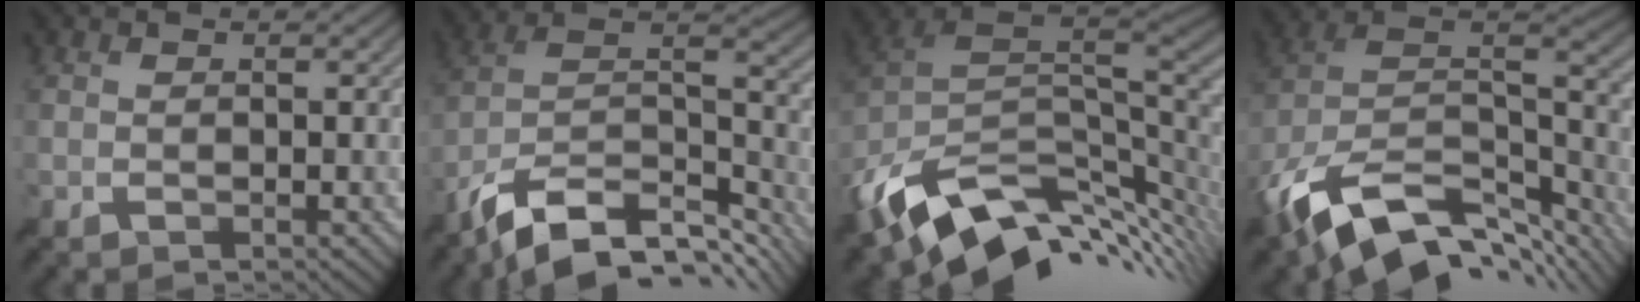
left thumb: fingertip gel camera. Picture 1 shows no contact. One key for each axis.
{"total": 14.7, "fx": -9.8, "fy": 6.4, "fz": 8.8, "tx": -0.199, "ty": -0.015, "tz": -0.166}
{"total": 14.6, "fx": -4.8, "fy": 8.9, "fz": 10.5, "tx": -0.219, "ty": -0.031, "tz": -0.069}
{"total": 16.0, "fx": -8.5, "fy": 8.5, "fz": 10.7, "tx": -0.244, "ty": -0.026, "tz": -0.132}